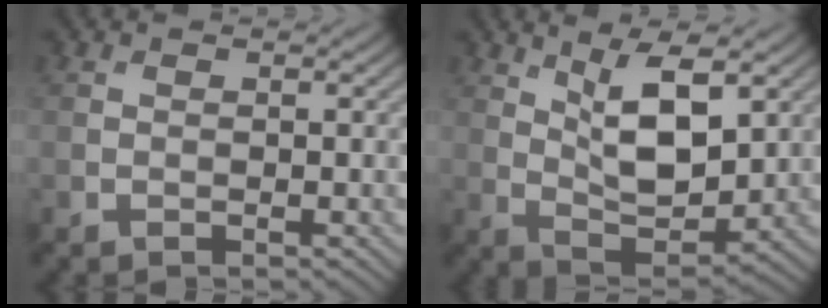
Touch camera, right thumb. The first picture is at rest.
{"total": 8.5, "force": [3.3, 3.5, 7.0], "torque": [-0.137, -0.005, 0.064]}